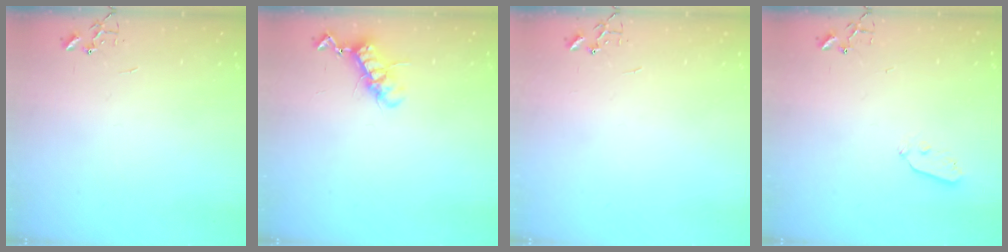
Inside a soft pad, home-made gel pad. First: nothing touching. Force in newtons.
{"total": 11.1, "press": 11.1, "slide": 0.3}
{"total": 0.0}
{"total": 3.2, "press": 3.2, "slide": 0.5}